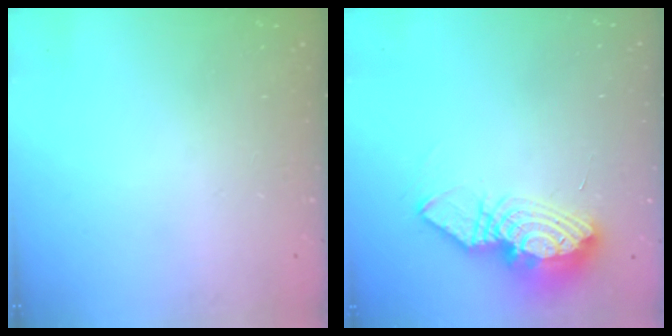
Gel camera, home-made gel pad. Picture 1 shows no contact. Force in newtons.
{"total": 11.4, "press": 11.3, "slide": 1.1}